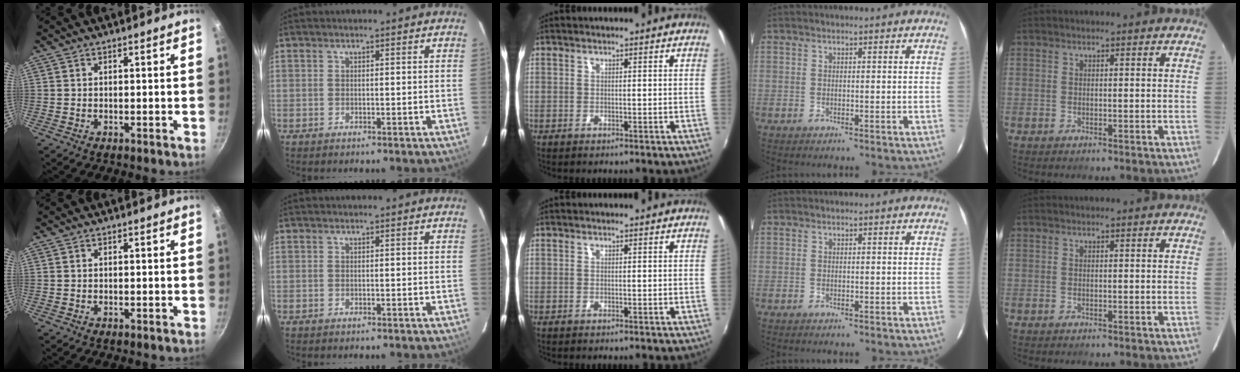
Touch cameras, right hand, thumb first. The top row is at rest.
{}